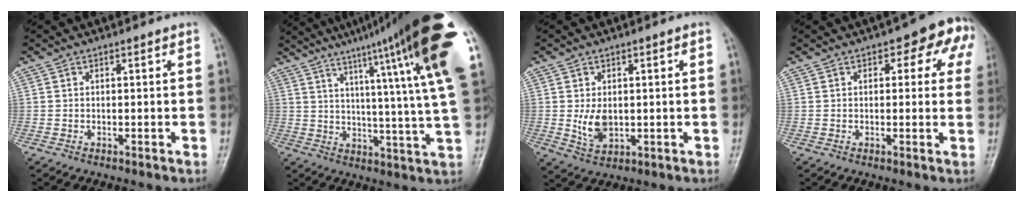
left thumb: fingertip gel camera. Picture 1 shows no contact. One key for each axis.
{"total": 26.2, "fx": 15.5, "fy": 1.6, "fz": 21.0, "tx": -0.270, "ty": -0.055, "tz": 0.209}
{"total": 5.3, "fx": 0.0, "fy": 3.4, "fz": 4.0, "tx": -0.063, "ty": -0.006, "tz": 0.010}
{"total": 8.4, "fx": 3.4, "fy": 4.5, "fz": 6.3, "tx": -0.024, "ty": 0.003, "tz": 0.026}